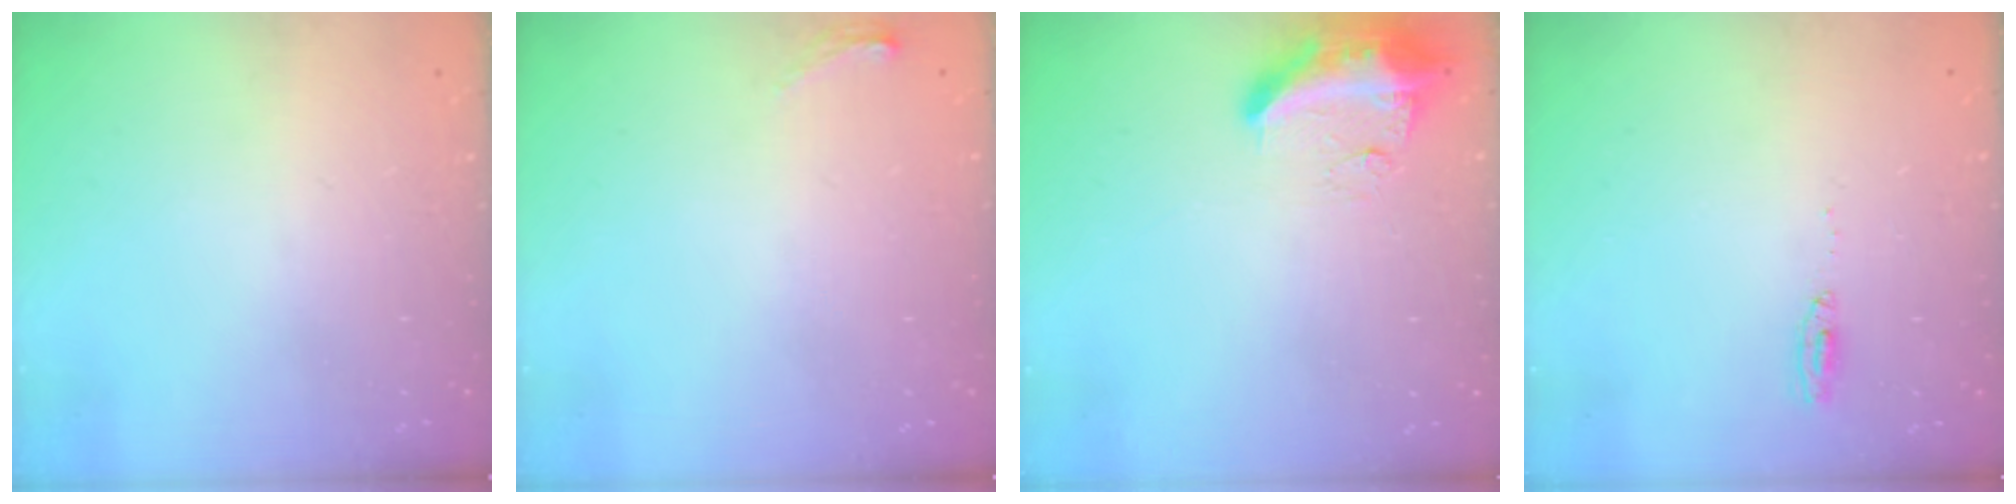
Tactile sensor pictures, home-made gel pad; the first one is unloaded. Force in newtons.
{"total": 4.0, "press": 3.9, "slide": 1.0}
{"total": 10.7, "press": 10.7, "slide": 1.1}
{"total": 8.0, "press": 4.1, "slide": 6.9}